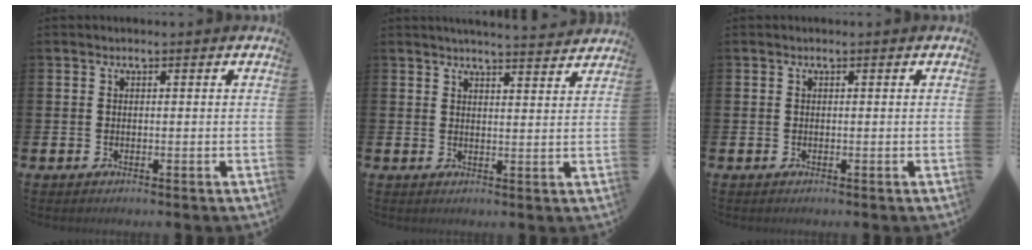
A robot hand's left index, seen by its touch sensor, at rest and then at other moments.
{"total": 3.6, "force": [3.6, -0.3, 0.3], "torque": [-0.005, -0.026, 0.062]}
{"total": 0.0}